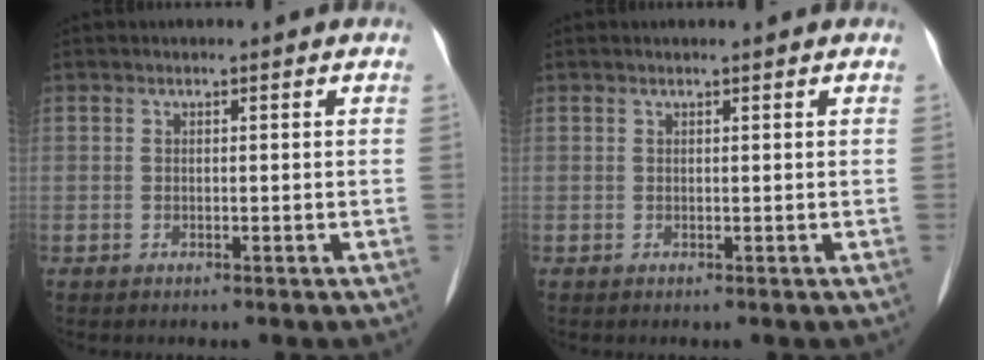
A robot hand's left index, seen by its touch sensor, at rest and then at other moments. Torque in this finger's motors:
{"motor_torque": [-0.01, 0.03, 0.00, 0.01]}